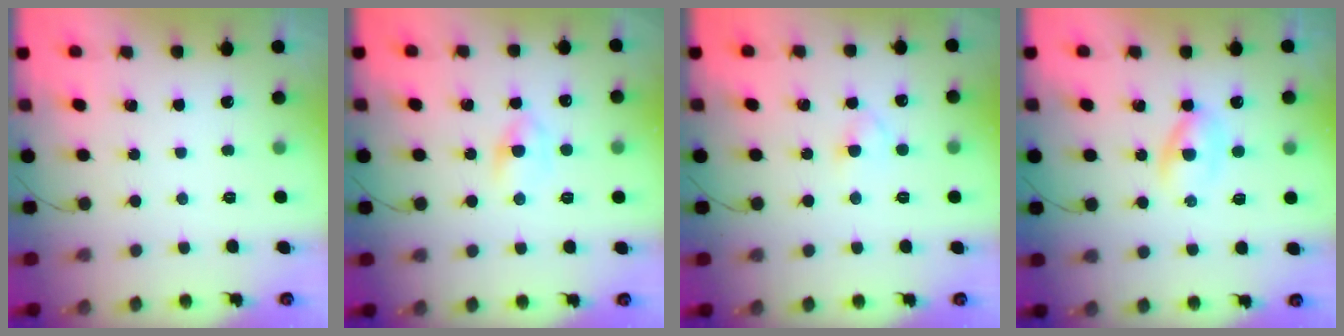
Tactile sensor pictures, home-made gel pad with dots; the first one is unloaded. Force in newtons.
{"total": 2.8, "press": 2.6, "slide": 1.2}
{"total": 2.9, "press": 2.7, "slide": 1.2}
{"total": 4.0, "press": 3.7, "slide": 1.3}